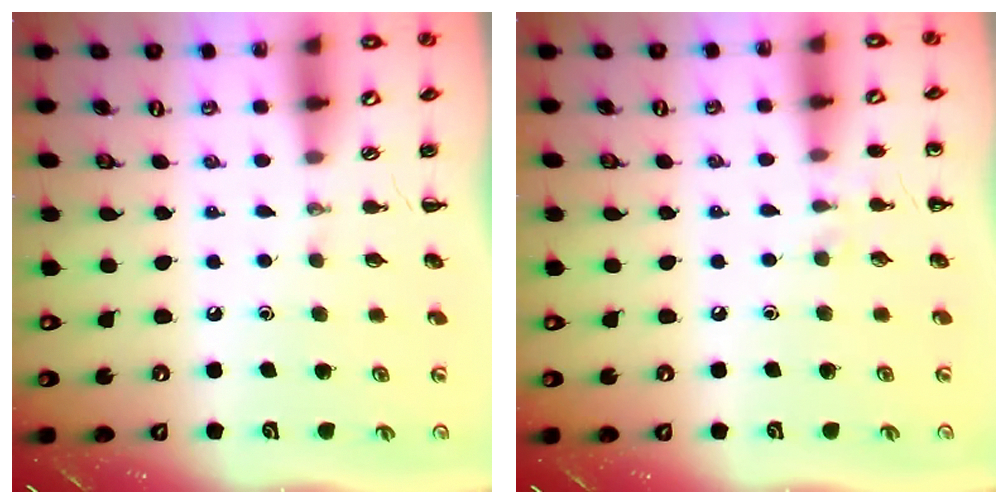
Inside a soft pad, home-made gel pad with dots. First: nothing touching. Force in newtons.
{"total": 5.5, "press": 5.2, "slide": 1.8}